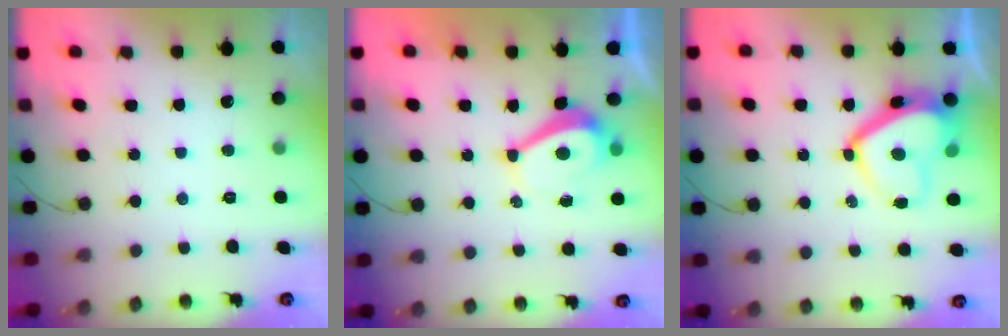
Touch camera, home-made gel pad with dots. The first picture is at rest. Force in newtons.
{"total": 4.6, "press": 4.5, "slide": 0.7}
{"total": 11.2, "press": 11.1, "slide": 1.2}